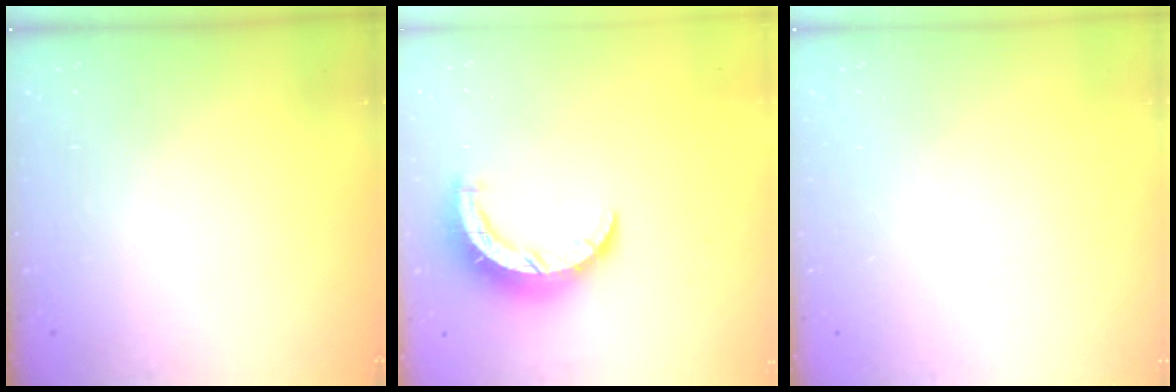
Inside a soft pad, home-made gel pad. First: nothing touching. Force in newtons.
{"total": 7.9, "press": 7.8, "slide": 0.6}
{"total": 0.0}